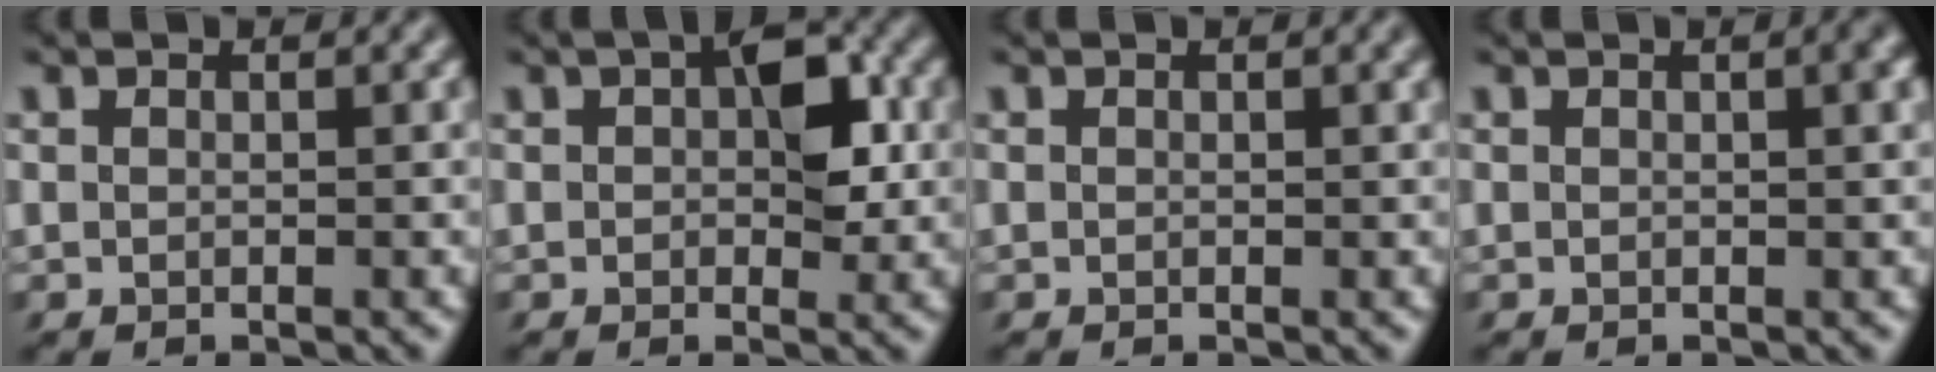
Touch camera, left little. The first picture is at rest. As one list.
[{"total": 5.8, "force": [0.6, 3.3, 4.8], "torque": [-0.084, 0.006, 0.002]}, {"total": 1.2, "force": [0.5, 0.5, 0.9], "torque": [-0.019, 0.001, 0.008]}, {"total": 3.8, "force": [1.4, 1.8, 3.0], "torque": [-0.051, 0.000, 0.030]}]